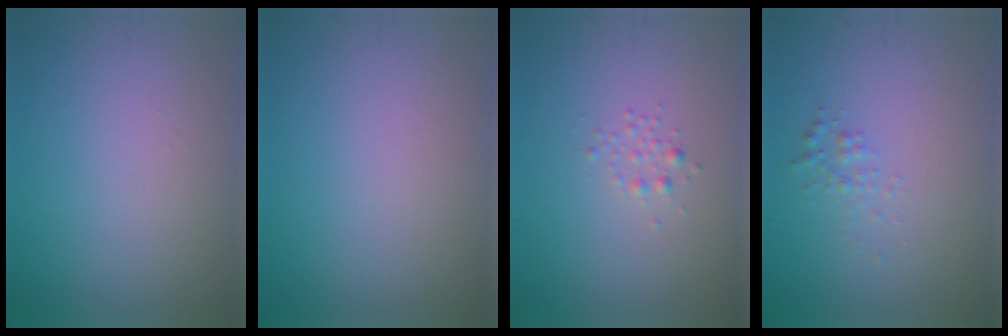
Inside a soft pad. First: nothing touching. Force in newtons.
{"total": 0.0}
{"total": 0.9, "press": 0.9, "slide": 0.0}
{"total": 1.0, "press": 1.0, "slide": 0.0}